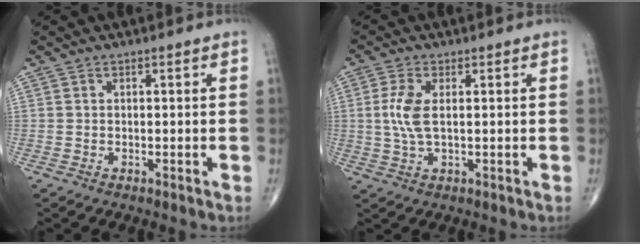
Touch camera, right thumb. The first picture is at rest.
{"total": 5.6, "force": [0.6, 2.4, 5.0], "torque": [-0.124, 0.000, 0.012]}